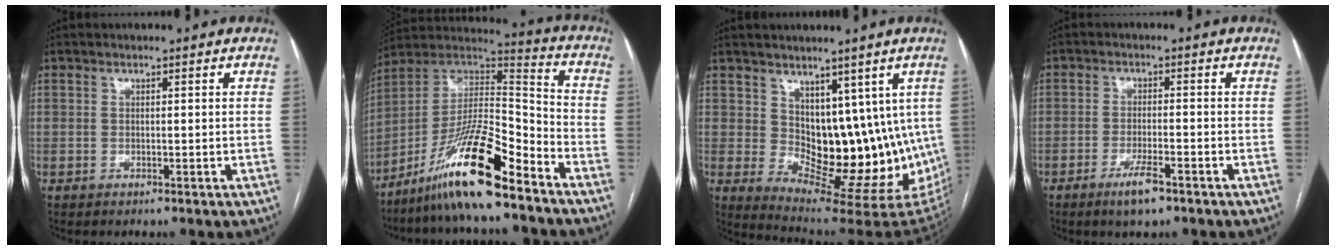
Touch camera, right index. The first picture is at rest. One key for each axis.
{"total": 17.2, "fx": -11.7, "fy": 1.6, "fz": 12.4, "tx": -0.233, "ty": 0.008, "tz": -0.208}
{"total": 13.1, "fx": 3.1, "fy": 7.1, "fz": 10.6, "tx": -0.132, "ty": -0.006, "tz": 0.068}
{"total": 4.7, "fx": -3.1, "fy": 0.7, "fz": 3.5, "tx": -0.069, "ty": -0.005, "tz": -0.053}